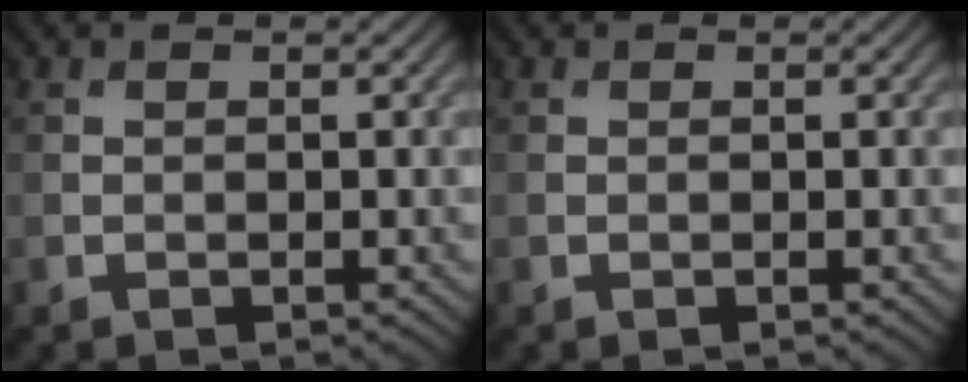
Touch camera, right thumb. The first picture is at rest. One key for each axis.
{"total": 0.0}